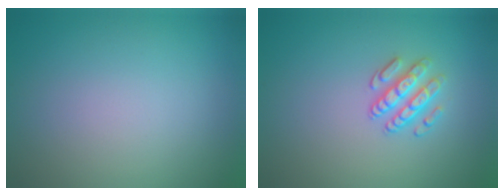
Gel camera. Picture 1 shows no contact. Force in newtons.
{"total": 2.5, "press": 2.3, "slide": 0.9}